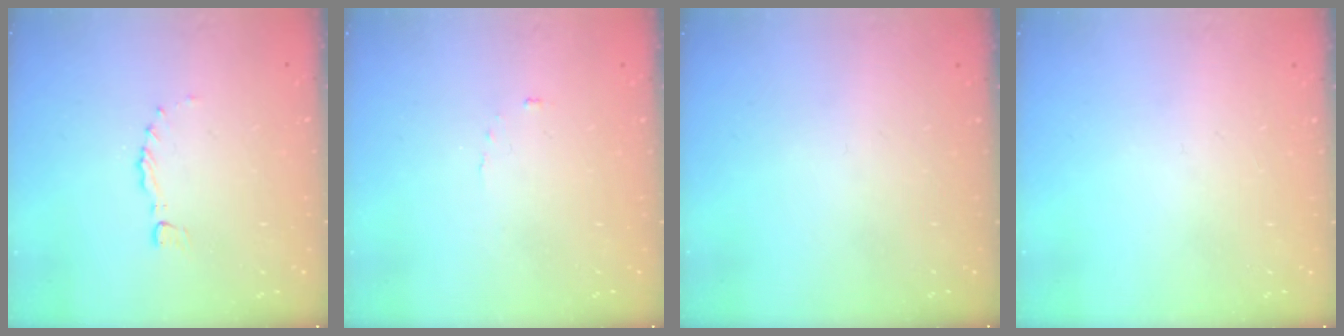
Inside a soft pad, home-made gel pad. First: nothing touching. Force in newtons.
{"total": 2.6, "press": 2.6, "slide": 0.3}
{"total": 0.0}
{"total": 0.0}